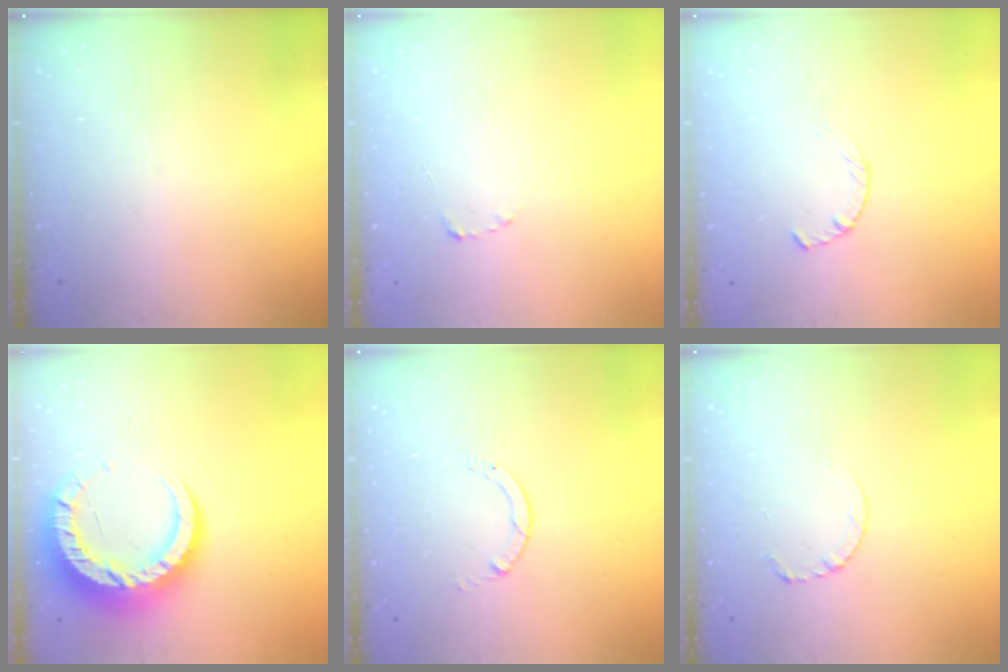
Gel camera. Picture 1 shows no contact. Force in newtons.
{"total": 1.8, "press": 1.7, "slide": 0.3}
{"total": 2.4, "press": 2.3, "slide": 0.4}
{"total": 12.7, "press": 12.7, "slide": 0.8}
{"total": 0.8, "press": 0.7, "slide": 0.1}
{"total": 3.9, "press": 3.9, "slide": 0.3}